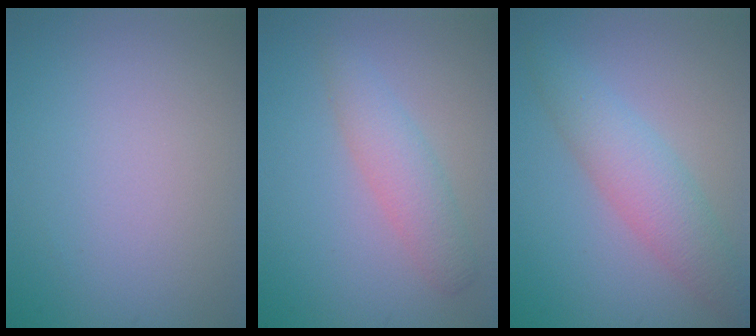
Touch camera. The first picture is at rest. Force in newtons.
{"total": 2.9, "press": 2.9, "slide": 0.1}
{"total": 4.3, "press": 4.2, "slide": 0.1}